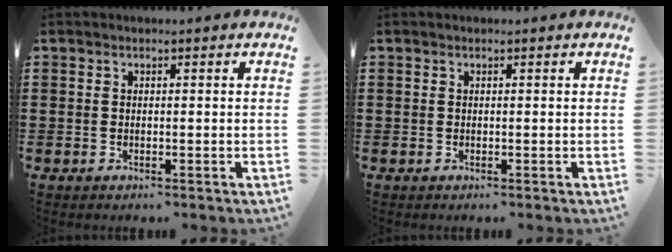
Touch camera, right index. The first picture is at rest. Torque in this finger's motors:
{"motor_torque": [0.00, 0.00, 0.00, -0.01]}